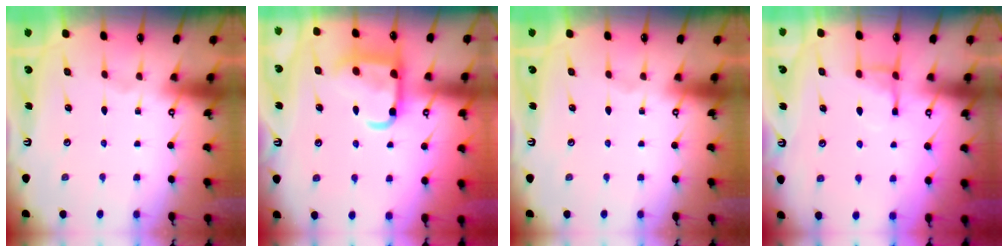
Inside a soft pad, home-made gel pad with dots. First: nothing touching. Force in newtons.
{"total": 14.5, "press": 14.5, "slide": 1.4}
{"total": 0.0}
{"total": 7.7, "press": 7.7, "slide": 0.4}